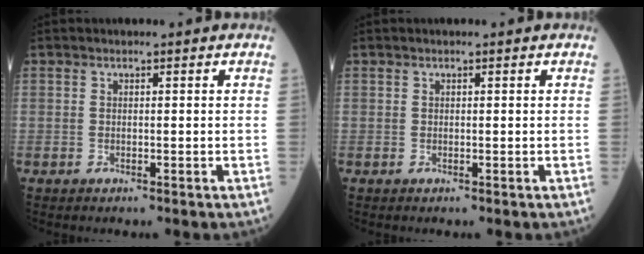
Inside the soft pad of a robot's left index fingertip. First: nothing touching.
{"total": 0.0}